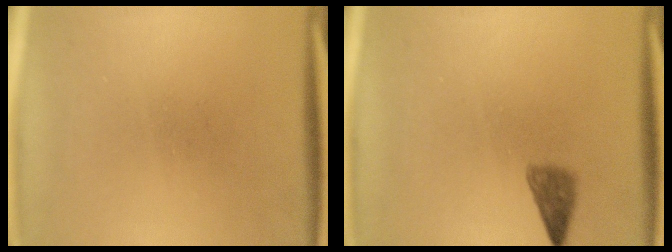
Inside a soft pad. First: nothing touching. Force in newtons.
{"total": 2.1}